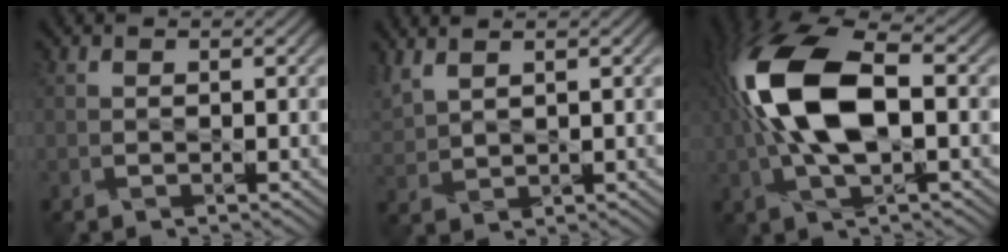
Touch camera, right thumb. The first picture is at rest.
{"total": 3.8, "force": [2.8, 1.2, 2.2], "torque": [-0.069, 0.010, 0.065]}
{"total": 14.0, "force": [0.7, 6.6, 12.4], "torque": [-0.290, 0.022, 0.006]}